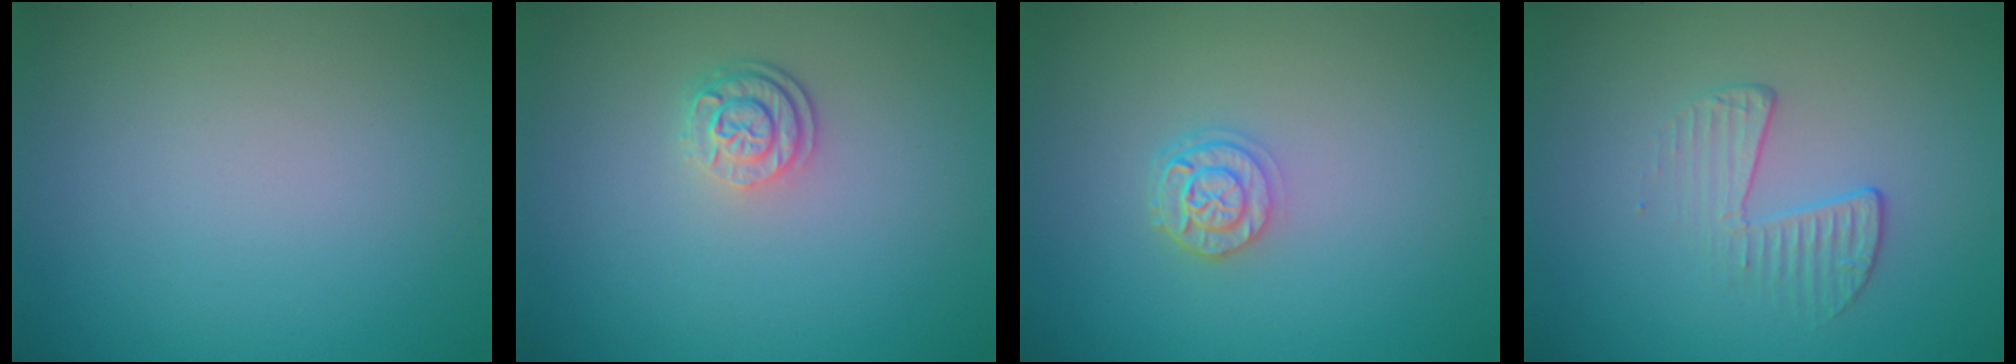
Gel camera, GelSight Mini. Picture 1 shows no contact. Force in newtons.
{"total": 2.5, "press": 1.9, "slide": 1.6}
{"total": 2.4, "press": 1.9, "slide": 1.4}
{"total": 2.1, "press": 1.0, "slide": 1.8}